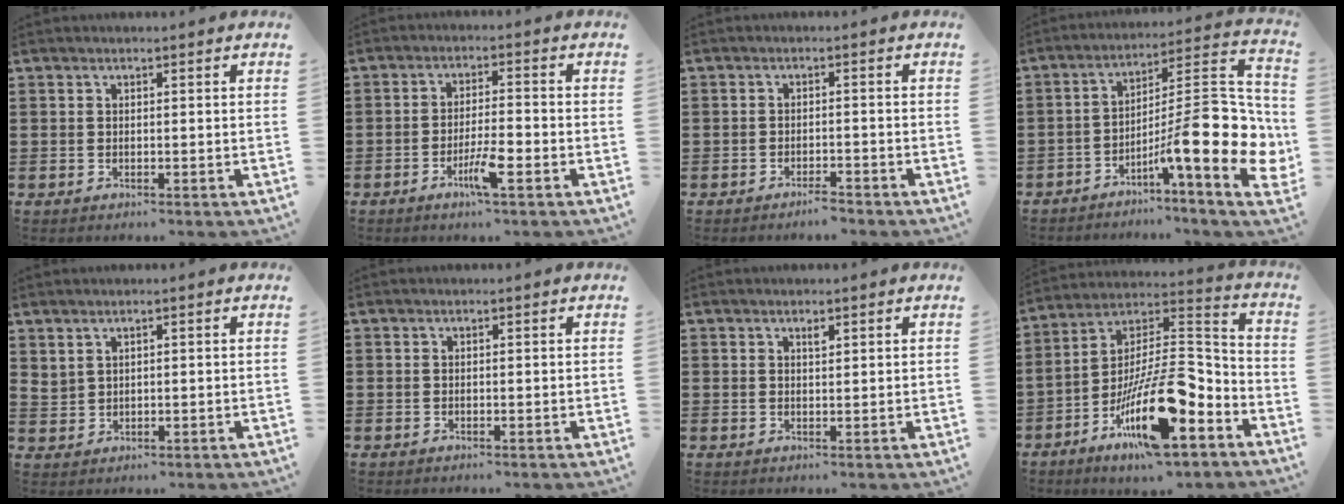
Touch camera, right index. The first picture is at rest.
{"total": 5.2, "force": [-2.5, 0.7, 4.6], "torque": [-0.088, -0.006, -0.046]}
{"total": 2.1, "force": [-2.0, 0.2, 0.2], "torque": [-0.010, 0.000, -0.043]}
{"total": 15.2, "force": [-4.1, 3.1, 14.3], "torque": [-0.213, -0.028, -0.074]}
{"total": 1.5, "force": [1.1, 0.9, 0.6], "torque": [-0.015, 0.003, 0.021]}
{"total": 0.0}
{"total": 0.9, "force": [0.6, 0.3, 0.5], "torque": [-0.012, 0.001, 0.011]}
{"total": 17.3, "force": [-8.6, 4.9, 14.1], "torque": [-0.277, 0.007, -0.151]}